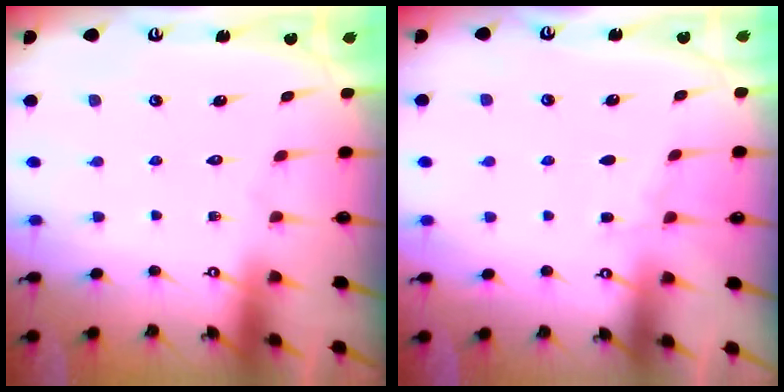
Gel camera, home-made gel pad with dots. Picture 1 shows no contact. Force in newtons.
{"total": 3.2, "press": 3.1, "slide": 0.5}